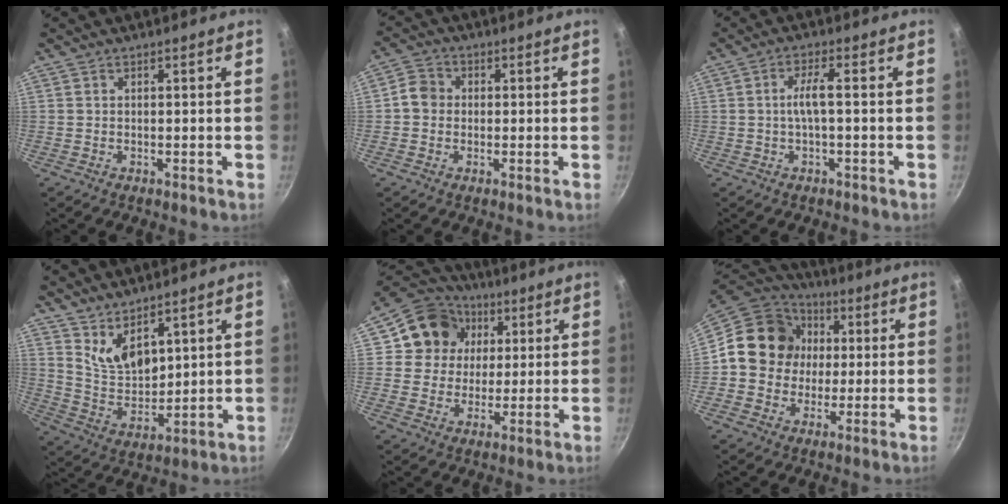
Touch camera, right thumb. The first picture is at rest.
{"total": 4.2, "force": [-0.2, 3.8, 1.9], "torque": [-0.017, 0.010, -0.018]}
{"total": 3.8, "force": [-0.4, 0.6, 3.7], "torque": [-0.081, 0.014, -0.009]}
{"total": 8.2, "force": [5.5, 3.8, 4.7], "torque": [-0.066, -0.059, 0.116]}
{"total": 12.7, "force": [3.5, 11.4, 4.4], "torque": [-0.046, 0.010, 0.048]}
{"total": 15.3, "force": [1.5, 13.7, 6.7], "torque": [-0.081, 0.022, 0.010]}